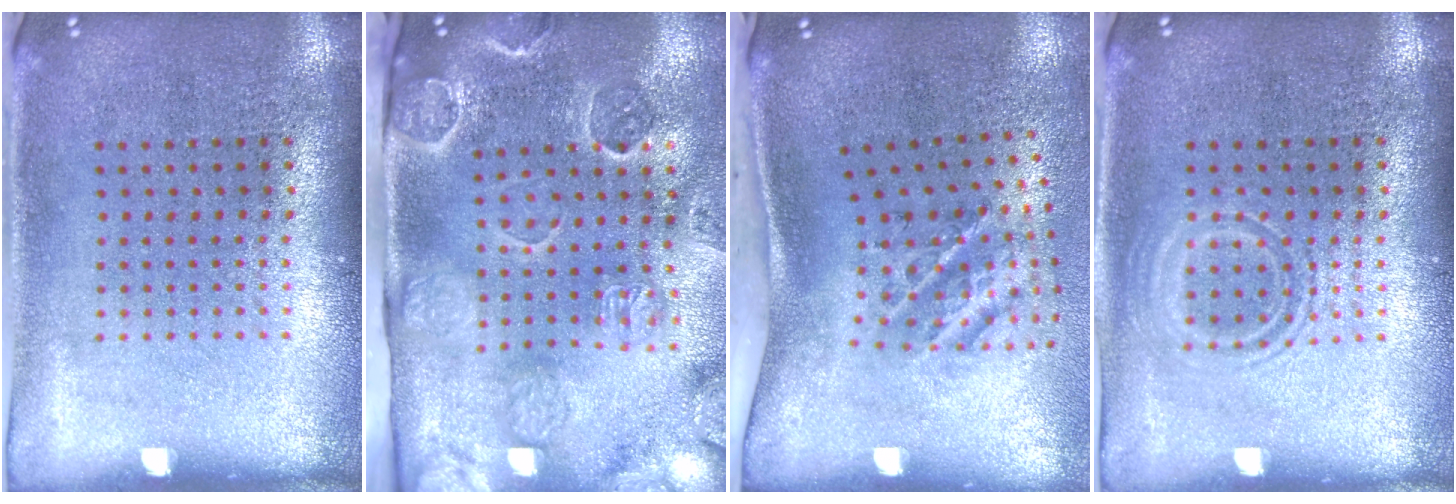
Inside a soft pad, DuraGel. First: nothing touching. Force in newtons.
{"total": 3.2, "press": 3.1, "slide": 0.7}
{"total": 2.2, "press": 1.2, "slide": 1.8}
{"total": 1.0, "press": 1.0, "slide": 0.2}